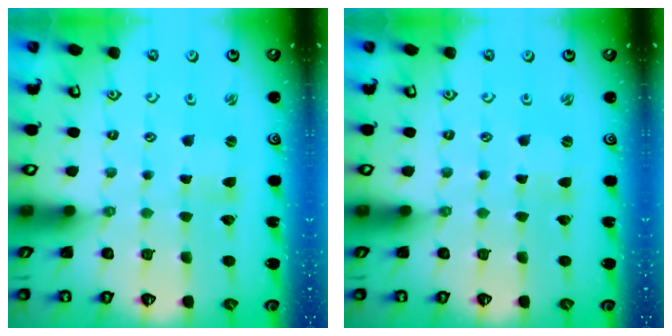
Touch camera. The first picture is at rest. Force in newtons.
{"total": 1.1, "press": 1.0, "slide": 0.4}